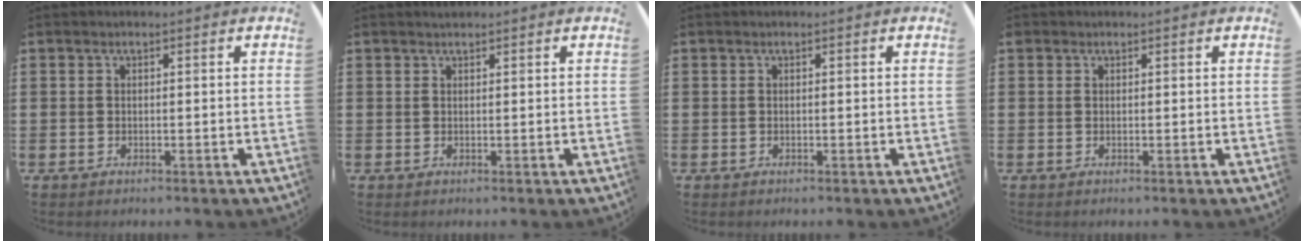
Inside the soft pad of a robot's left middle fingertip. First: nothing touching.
{"total": 0.5, "force": [0.5, 0.0, -0.1], "torque": [0.002, 0.002, 0.010]}
{"total": 0.0}
{"total": 0.0}